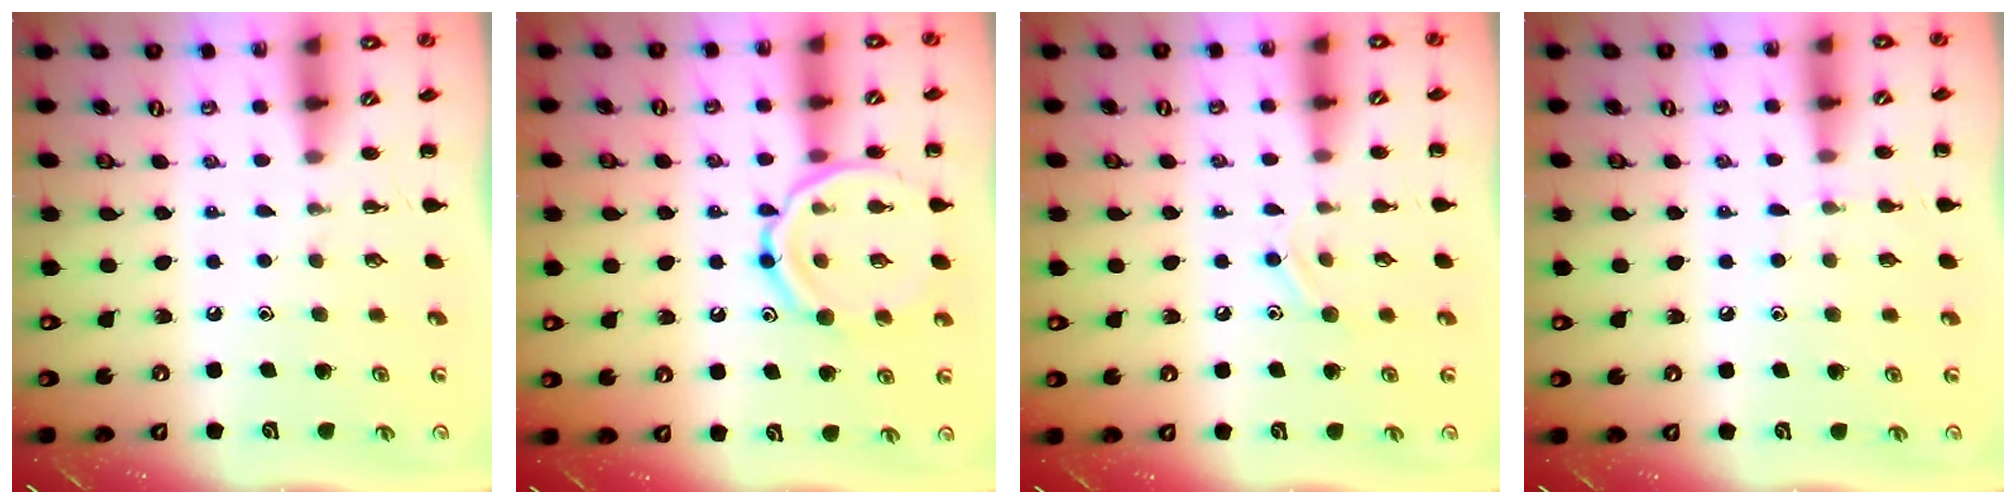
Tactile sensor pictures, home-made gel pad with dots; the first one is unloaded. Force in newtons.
{"total": 14.5, "press": 14.4, "slide": 1.5}
{"total": 7.3, "press": 7.1, "slide": 1.4}
{"total": 3.7, "press": 3.5, "slide": 1.4}